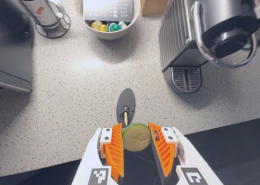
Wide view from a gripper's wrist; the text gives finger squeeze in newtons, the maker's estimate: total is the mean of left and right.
{"total": 10.6, "left": 11.4, "right": 9.8}